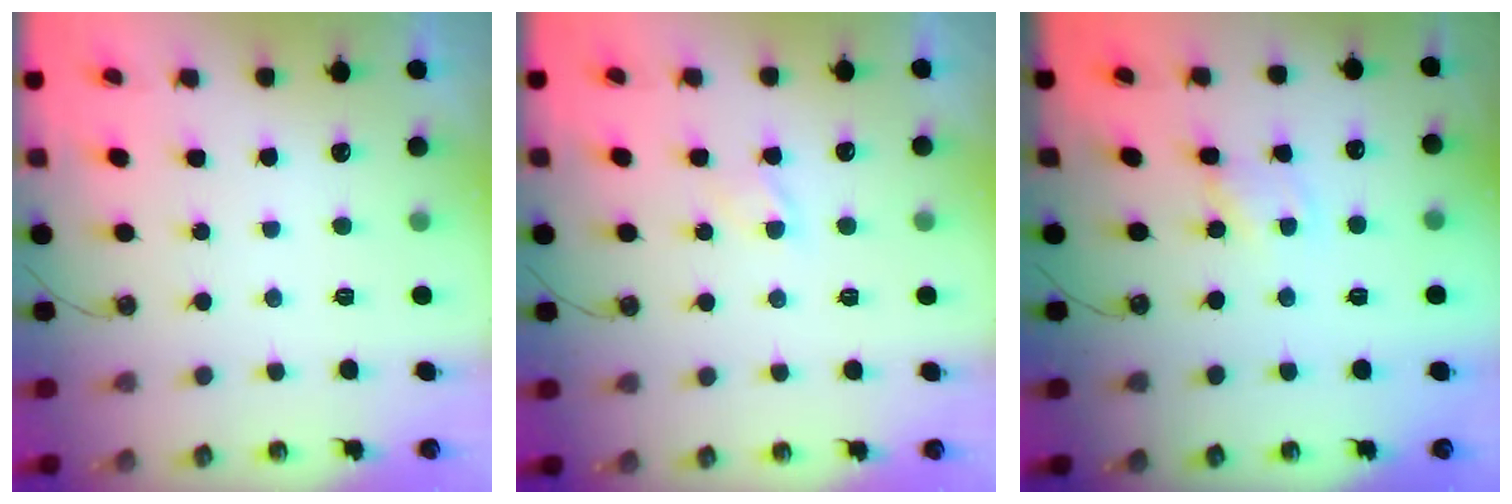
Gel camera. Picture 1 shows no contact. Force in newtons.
{"total": 2.8, "press": 2.8, "slide": 0.4}
{"total": 1.8, "press": 1.8, "slide": 0.2}